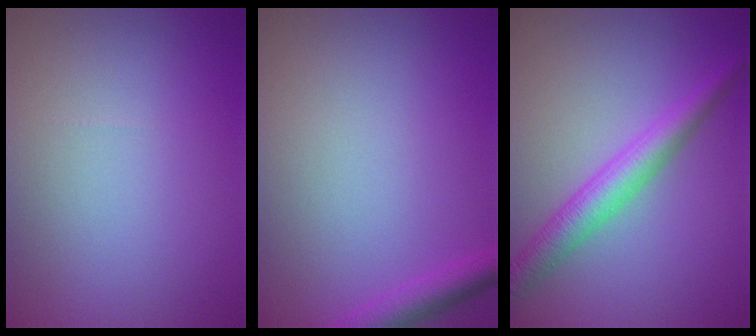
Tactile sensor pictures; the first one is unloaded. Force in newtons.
{"total": 2.1, "press": 2.1, "slide": 0.1}
{"total": 3.9, "press": 3.9, "slide": 0.2}